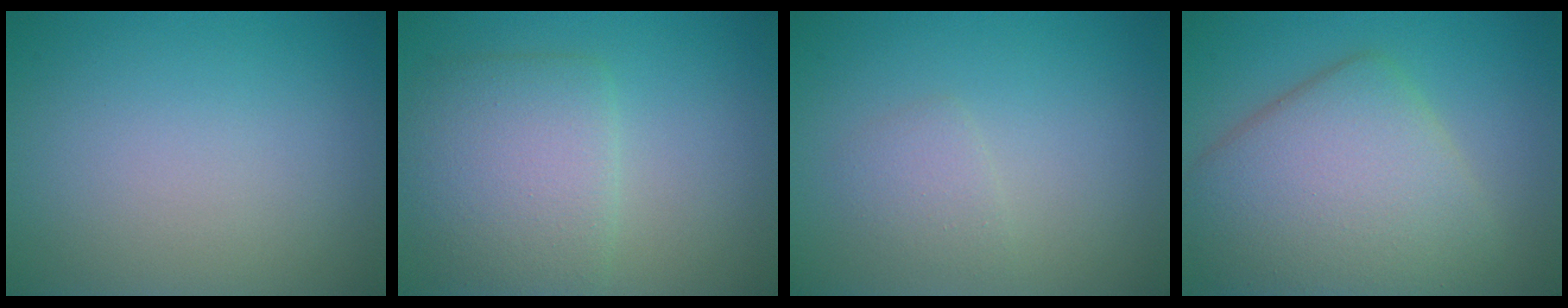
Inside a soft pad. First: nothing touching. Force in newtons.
{"total": 5.7, "press": 5.7, "slide": 0.1}
{"total": 1.5, "press": 1.5, "slide": 0.2}
{"total": 8.6, "press": 8.6, "slide": 0.4}